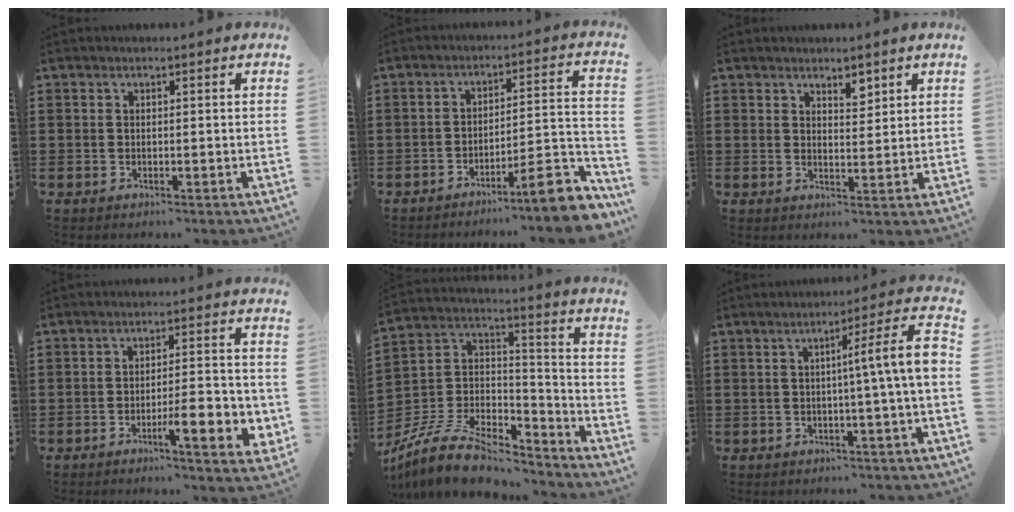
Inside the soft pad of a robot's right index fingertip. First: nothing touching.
{"total": 8.2, "force": [-6.1, 0.6, 5.4], "torque": [-0.082, 0.003, -0.112]}
{"total": 2.9, "force": [2.5, 1.2, 1.0], "torque": [-0.018, 0.003, 0.044]}
{"total": 7.6, "force": [-2.8, 1.5, 6.9], "torque": [-0.098, -0.005, -0.044]}
{"total": 9.9, "force": [-8.1, 3.3, 4.6], "torque": [-0.103, 0.014, -0.161]}
{"total": 8.1, "force": [0.0, -0.3, 8.1], "torque": [-0.128, -0.016, -0.005]}